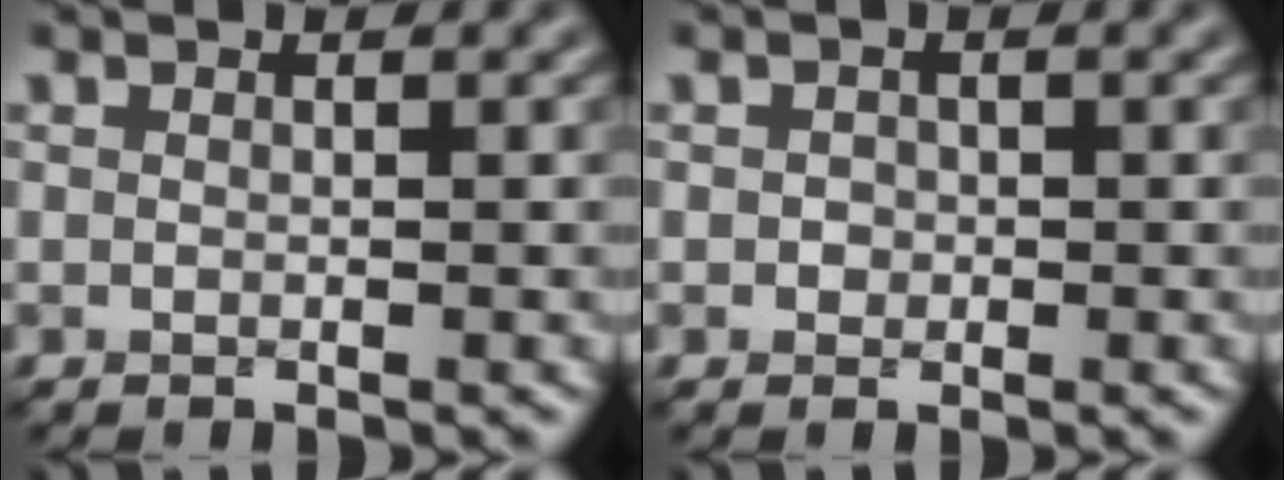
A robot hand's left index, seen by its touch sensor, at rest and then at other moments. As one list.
[{"total": 0.7, "force": [0.0, 0.7, 0.2], "torque": [0.000, -0.001, -0.002]}]